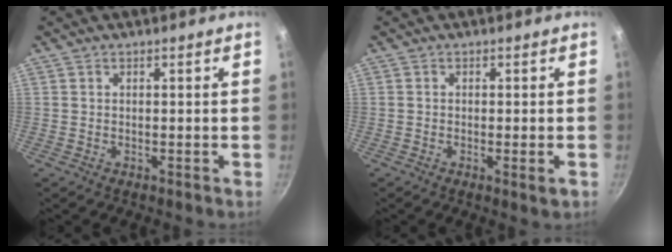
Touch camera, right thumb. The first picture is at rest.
{"total": 1.8, "force": [-0.6, 0.2, 1.7], "torque": [-0.035, -0.004, -0.012]}